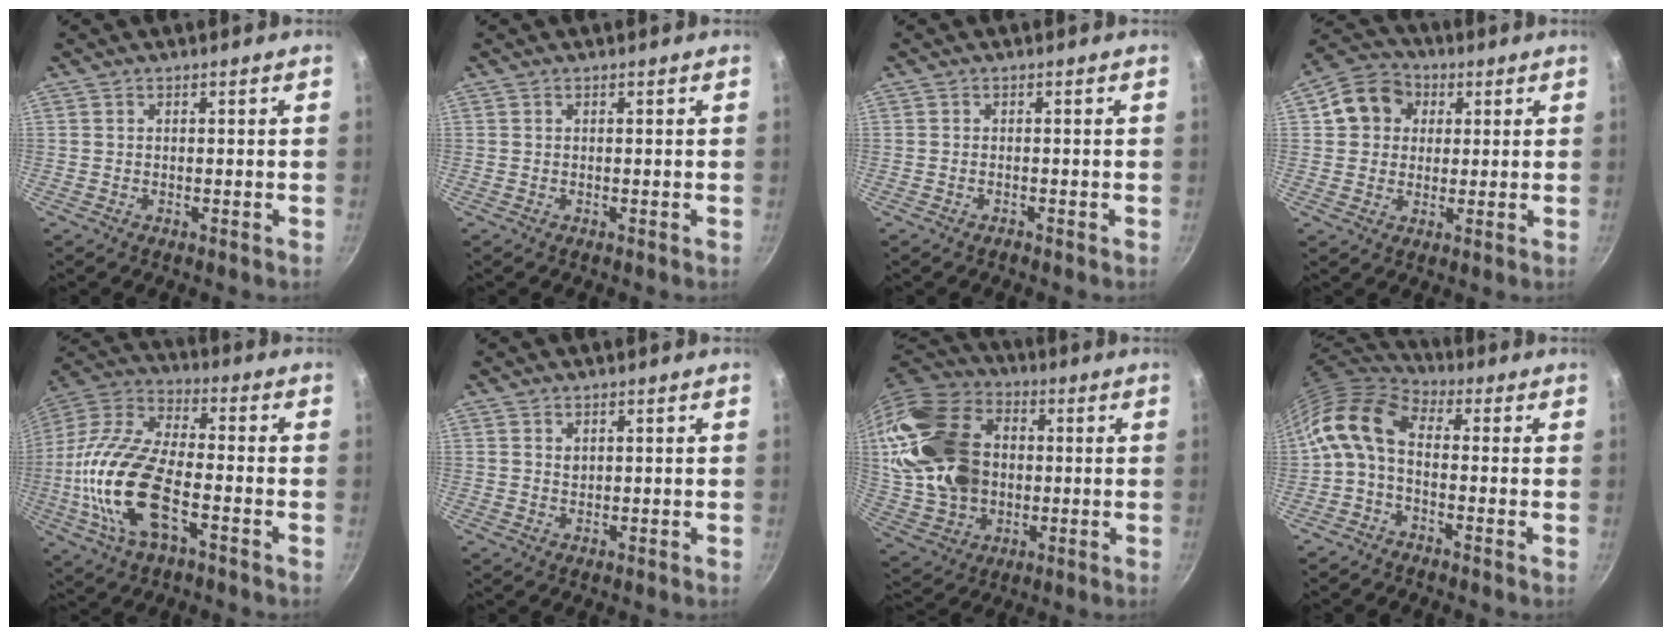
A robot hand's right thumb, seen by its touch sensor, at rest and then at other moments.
{"total": 0.0}
{"total": 0.6, "force": [-0.5, 0.2, 0.2], "torque": [-0.006, 0.005, -0.009]}
{"total": 9.8, "force": [2.2, 8.6, 4.2], "torque": [-0.048, 0.008, 0.026]}
{"total": 20.3, "force": [-5.3, 9.2, 17.2], "torque": [-0.371, 0.023, -0.099]}
{"total": 1.0, "force": [0.5, 0.6, 0.6], "torque": [-0.002, -0.004, 0.010]}
{"total": 30.9, "force": [3.1, 22.7, 20.7], "torque": [-0.471, 0.042, 0.064]}
{"total": 11.2, "force": [-0.5, 6.5, 9.1], "torque": [-0.177, 0.037, -0.030]}